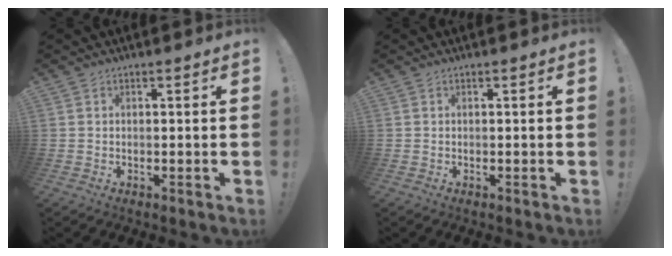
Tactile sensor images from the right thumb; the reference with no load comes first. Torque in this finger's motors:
{"motor_torque": [-0.12, -0.08, 0.01, -0.01, 0.03]}